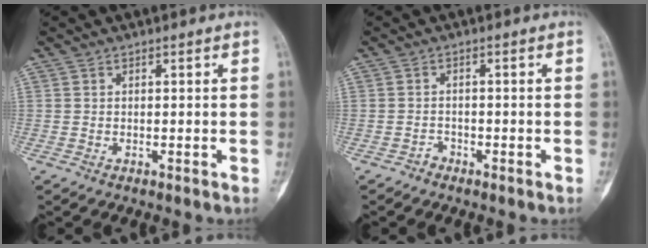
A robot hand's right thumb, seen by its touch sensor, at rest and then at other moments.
{"total": 1.3, "force": [-1.0, 0.8, 0.0], "torque": [0.004, 0.004, -0.025]}